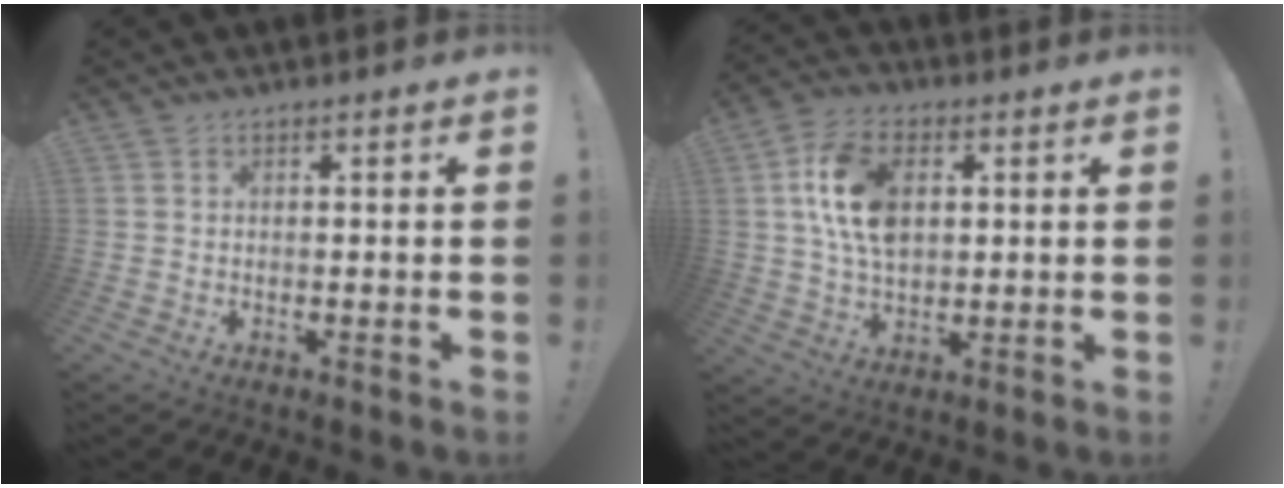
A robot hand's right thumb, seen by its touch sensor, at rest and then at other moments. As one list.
[{"total": 14.2, "force": [3.1, 9.5, 10.1], "torque": [-0.201, 0.014, 0.059]}]